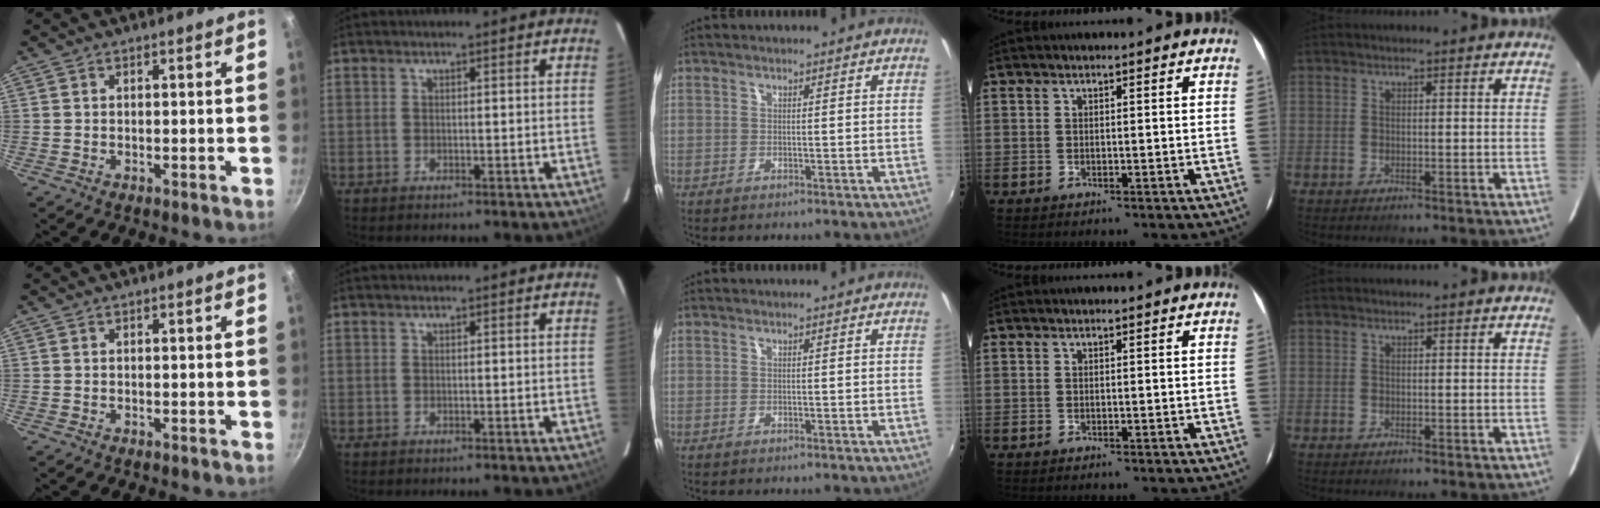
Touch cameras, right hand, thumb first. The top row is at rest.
{}